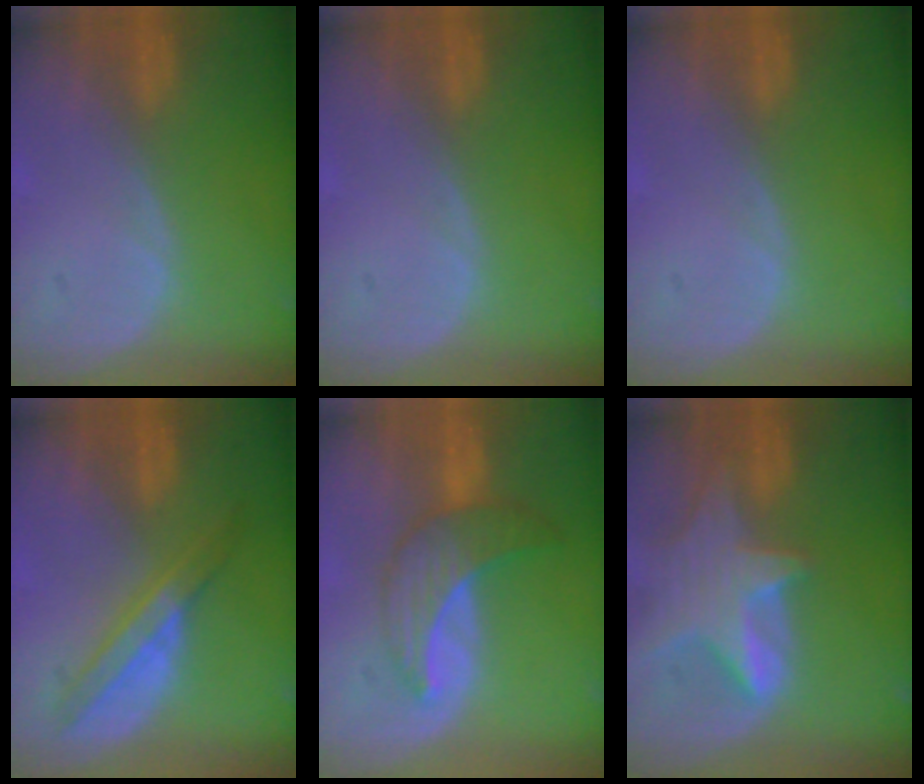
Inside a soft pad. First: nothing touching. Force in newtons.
{"total": 0.0}
{"total": 0.0}
{"total": 5.3, "press": 5.3, "slide": 0.3}
{"total": 7.3, "press": 6.8, "slide": 2.7}
{"total": 8.1, "press": 7.4, "slide": 3.4}